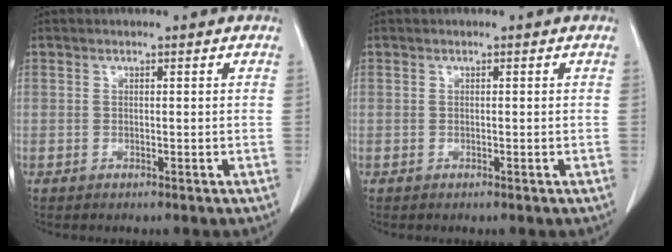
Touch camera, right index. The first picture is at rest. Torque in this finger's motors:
{"motor_torque": [0.03, -0.02, -0.01, 0.01]}